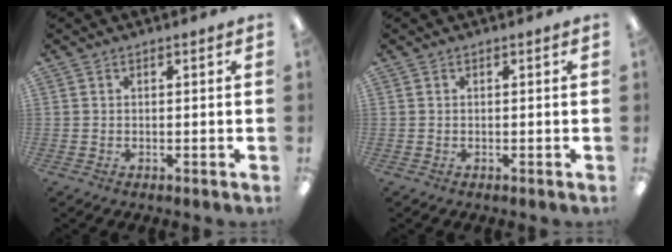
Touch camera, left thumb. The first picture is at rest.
{"total": 0.0}